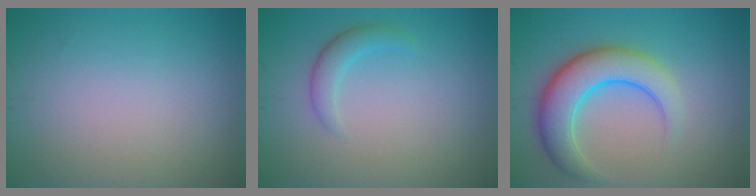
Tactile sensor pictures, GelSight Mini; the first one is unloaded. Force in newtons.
{"total": 1.8, "press": 1.8, "slide": 0.0}
{"total": 6.3, "press": 6.3, "slide": 0.1}